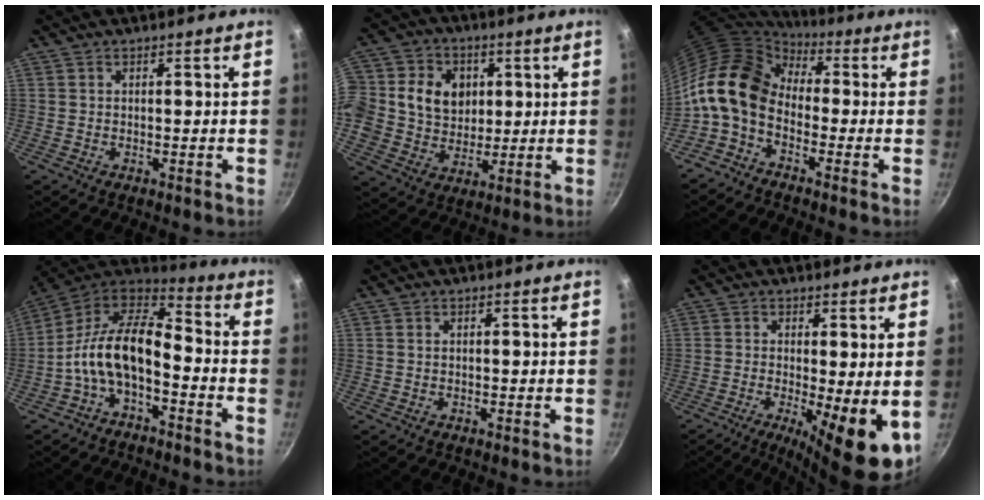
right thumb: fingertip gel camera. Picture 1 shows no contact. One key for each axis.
{"total": 19.8, "fx": 3.0, "fy": 17.4, "fz": 9.0, "tx": -0.201, "ty": 0.028, "tz": 0.052}
{"total": 13.7, "fx": -1.1, "fy": 9.6, "fz": 9.7, "tx": -0.167, "ty": 0.033, "tz": -0.043}
{"total": 14.8, "fx": -4.2, "fy": 7.7, "fz": 11.9, "tx": -0.223, "ty": 0.061, "tz": -0.096}
{"total": 0.0}
{"total": 10.1, "fx": -1.4, "fy": 2.5, "fz": 9.7, "tx": -0.139, "ty": -0.009, "tz": -0.016}